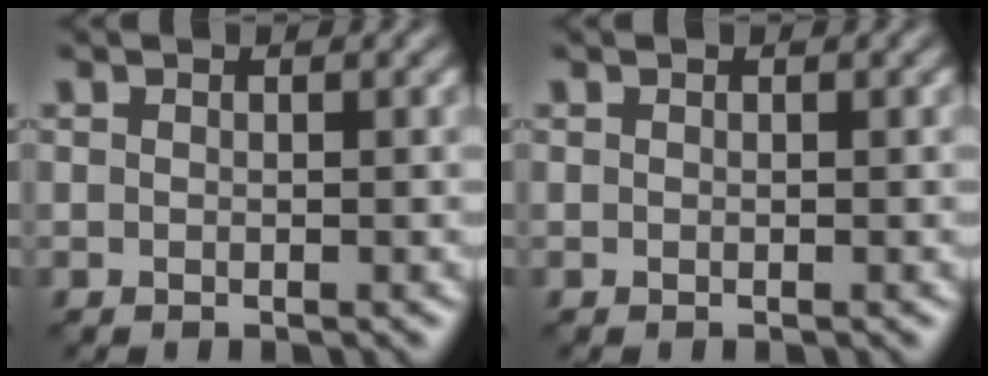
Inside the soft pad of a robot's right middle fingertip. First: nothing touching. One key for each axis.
{"total": 0.0}